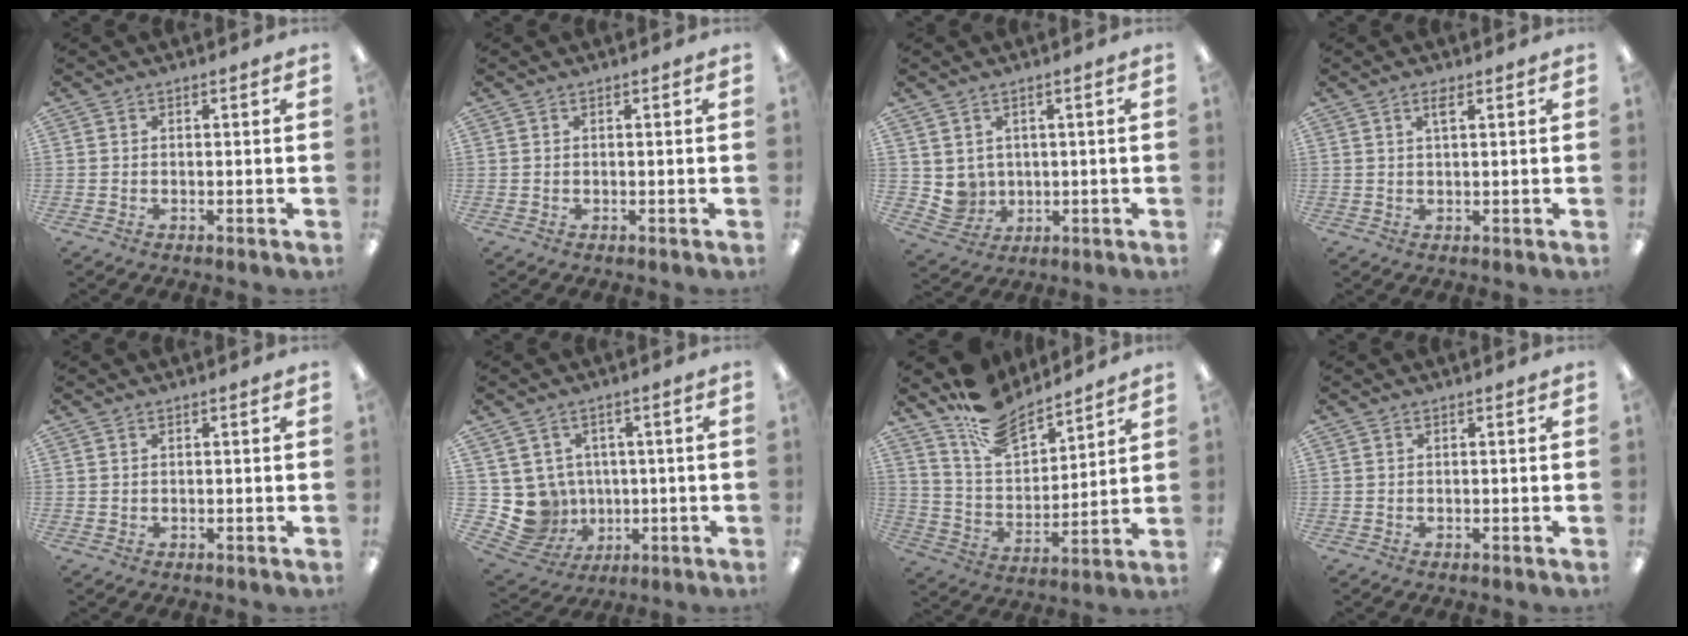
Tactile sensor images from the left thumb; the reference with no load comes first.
{"total": 0.0}
{"total": 4.8, "force": [2.2, 4.2, 0.6], "torque": [-0.027, -0.009, 0.044]}
{"total": 2.2, "force": [1.3, 0.6, 1.7], "torque": [-0.031, 0.001, 0.020]}
{"total": 0.6, "force": [0.4, 0.3, 0.2], "torque": [-0.004, 0.002, 0.008]}
{"total": 8.9, "force": [0.2, 8.7, 2.0], "torque": [-0.082, -0.013, 0.013]}
{"total": 15.2, "force": [12.4, 6.6, 5.8], "torque": [-0.128, -0.072, 0.232]}
{"total": 0.0}